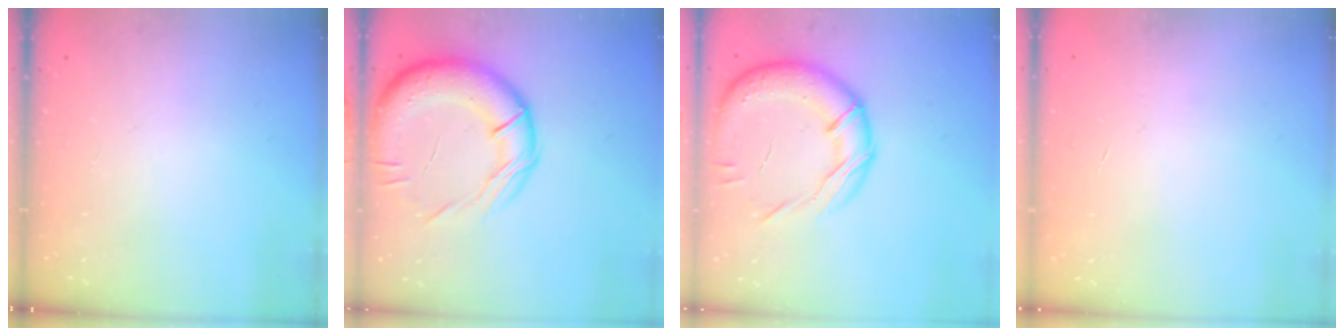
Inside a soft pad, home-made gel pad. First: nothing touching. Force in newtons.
{"total": 19.3, "press": 19.1, "slide": 2.8}
{"total": 17.7, "press": 17.4, "slide": 3.2}
{"total": 0.6, "press": 0.6, "slide": 0.2}